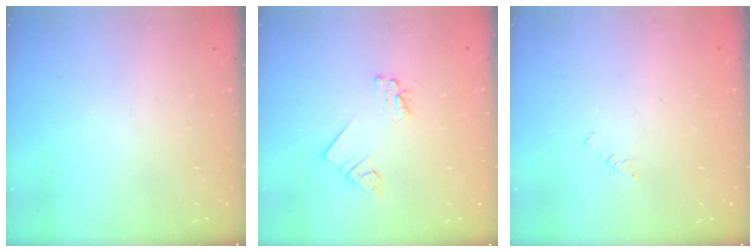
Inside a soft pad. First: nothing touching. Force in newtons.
{"total": 2.3, "press": 2.3, "slide": 0.1}
{"total": 1.2, "press": 1.2, "slide": 0.2}